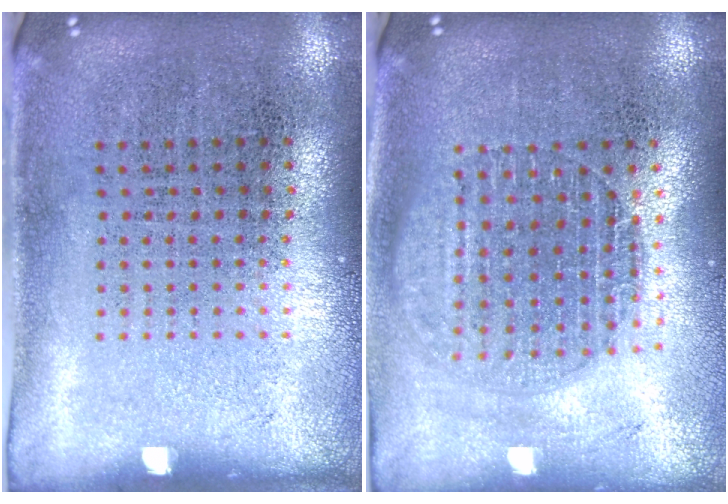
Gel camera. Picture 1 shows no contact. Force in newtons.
{"total": 1.6, "press": 1.4, "slide": 0.7}